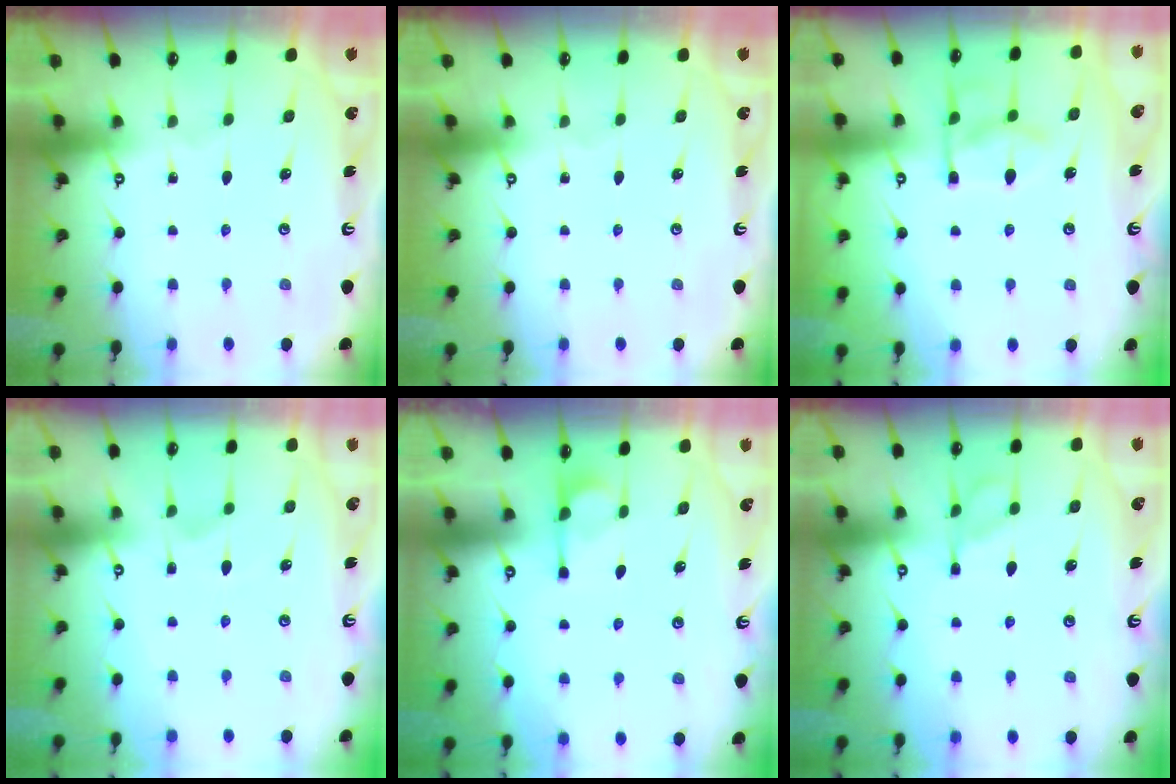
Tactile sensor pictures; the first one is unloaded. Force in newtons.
{"total": 0.0}
{"total": 7.3, "press": 7.1, "slide": 1.4}
{"total": 2.5, "press": 2.2, "slide": 1.2}
{"total": 0.9, "press": 0.1, "slide": 0.9}
{"total": 7.8, "press": 7.8, "slide": 0.6}